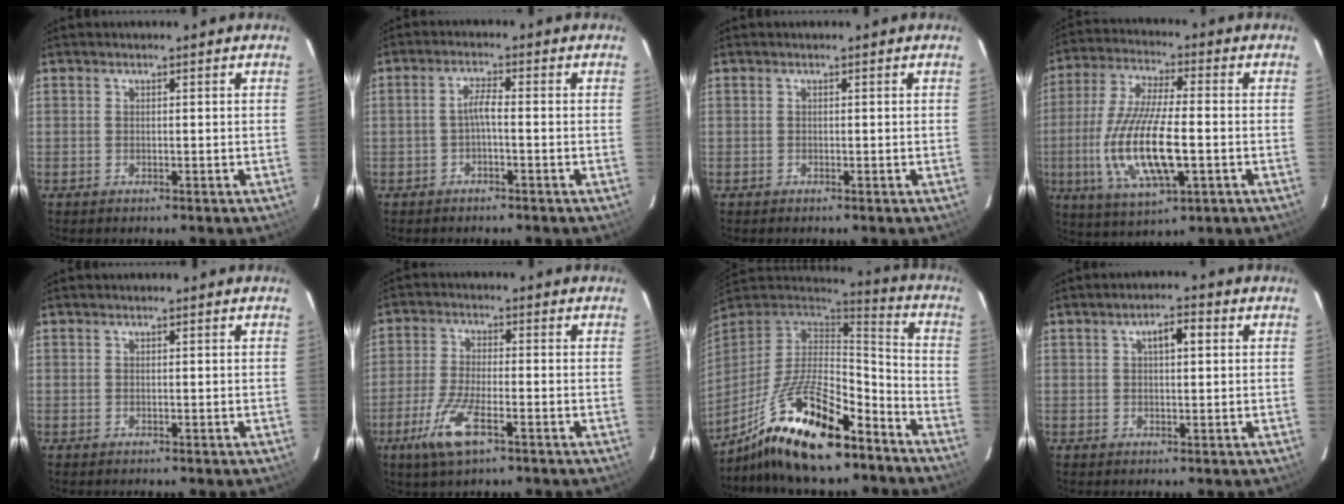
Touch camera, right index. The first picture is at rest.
{"total": 2.5, "force": [-1.0, 0.3, 2.2], "torque": [-0.048, 0.007, -0.018]}
{"total": 0.0}
{"total": 16.3, "force": [-3.5, 4.6, 15.3], "torque": [-0.316, -0.015, -0.064]}
{"total": 0.0}
{"total": 8.8, "force": [-4.5, 2.3, 7.1], "torque": [-0.161, -0.013, -0.089]}
{"total": 21.4, "force": [-14.2, 7.2, 14.3], "torque": [-0.281, -0.018, -0.245]}
{"total": 3.8, "force": [1.2, 1.5, 3.3], "torque": [-0.054, 0.013, 0.020]}